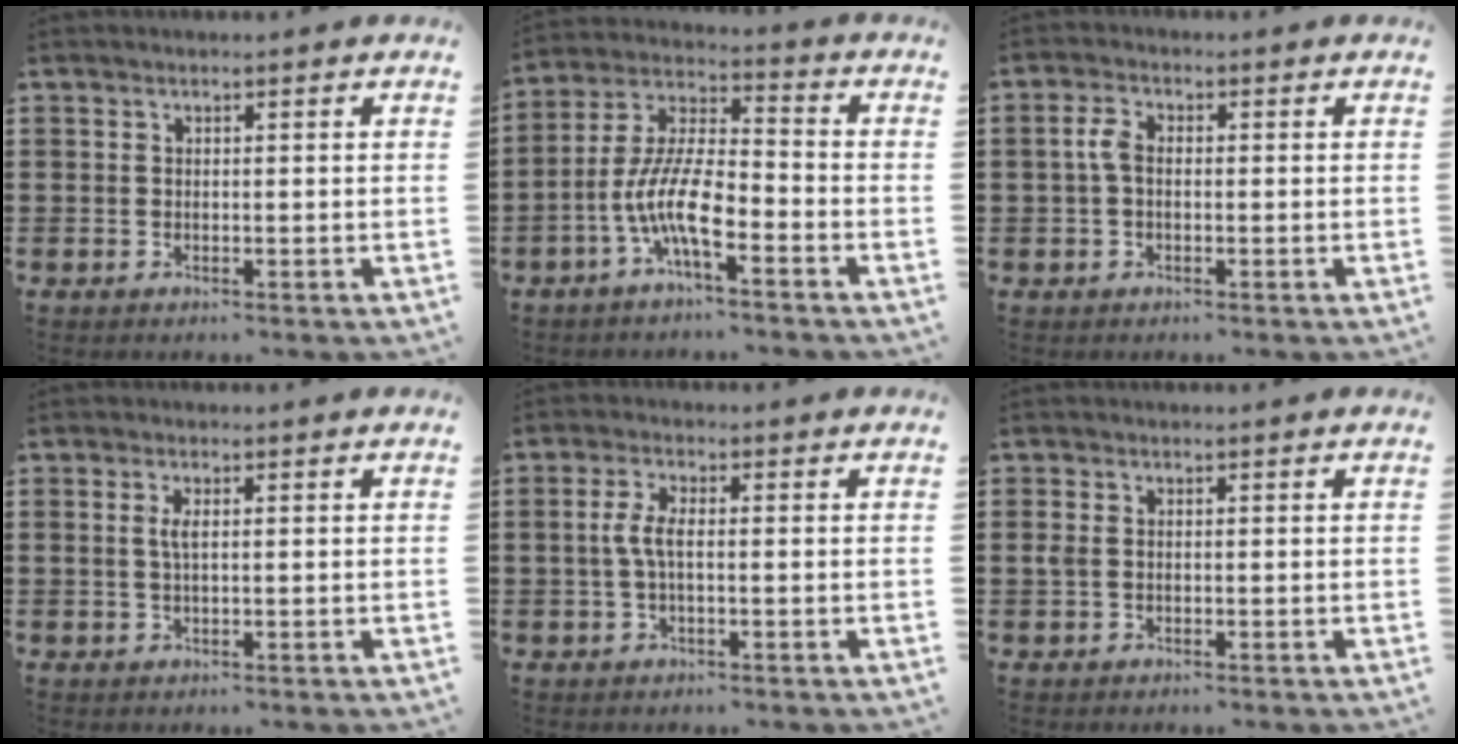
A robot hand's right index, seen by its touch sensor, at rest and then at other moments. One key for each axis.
{"total": 10.0, "fx": -4.8, "fy": 2.7, "fz": 8.4, "tx": -0.195, "ty": -0.012, "tz": -0.096}
{"total": 2.8, "fx": 0.0, "fy": 1.2, "fz": 2.5, "tx": -0.060, "ty": 0.000, "tz": -0.004}
{"total": 1.9, "fx": 0.4, "fy": 0.5, "fz": 1.7, "tx": -0.035, "ty": 0.003, "tz": 0.005}
{"total": 3.6, "fx": -0.2, "fy": 0.7, "fz": 3.5, "tx": -0.080, "ty": -0.004, "tz": -0.010}
{"total": 1.4, "fx": 0.0, "fy": 0.9, "fz": 1.1, "tx": -0.032, "ty": 0.003, "tz": -0.003}